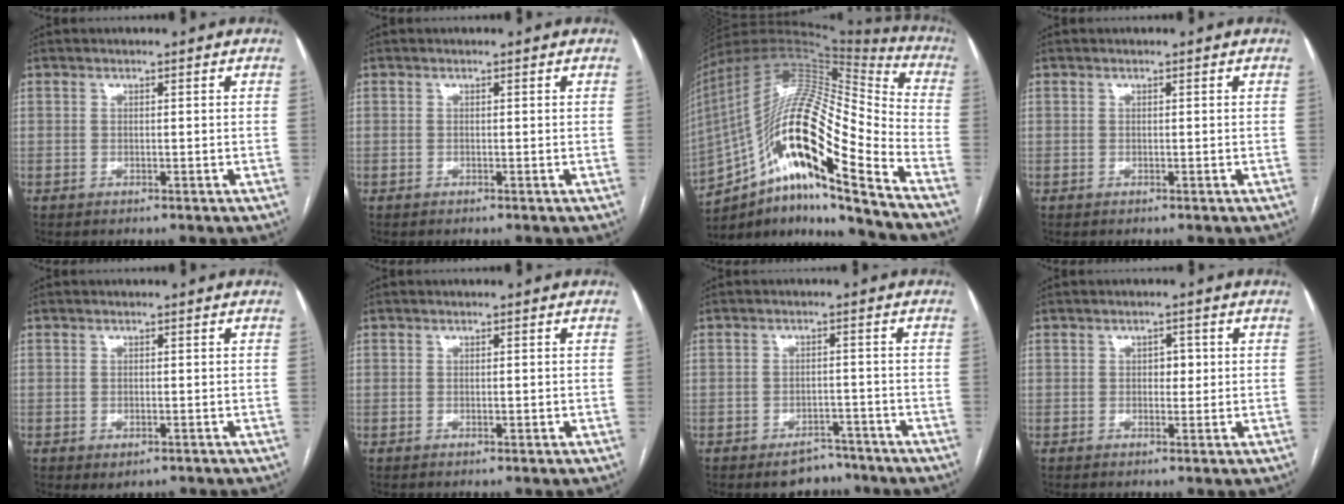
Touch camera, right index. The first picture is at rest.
{"total": 0.0}
{"total": 24.3, "force": [-12.6, 3.5, 20.5], "torque": [-0.366, 0.018, -0.217]}
{"total": 0.0}
{"total": 2.0, "force": [-0.9, 1.0, 1.4], "torque": [-0.022, -0.004, 0.000]}
{"total": 0.7, "force": [-0.1, 0.3, 0.7], "torque": [-0.011, 0.001, 0.000]}
{"total": 5.0, "force": [-4.1, 2.5, 1.5], "torque": [-0.014, 0.005, -0.056]}
{"total": 2.0, "force": [0.2, 1.3, 1.5], "torque": [-0.018, 0.006, 0.002]}